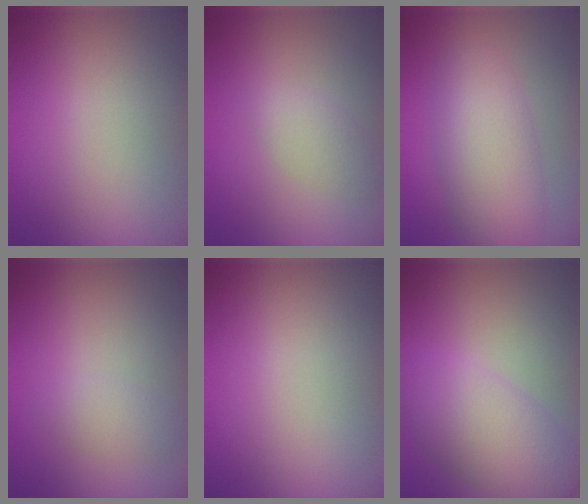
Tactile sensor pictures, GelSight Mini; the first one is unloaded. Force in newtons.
{"total": 2.2, "press": 2.2, "slide": 0.0}
{"total": 6.1, "press": 6.1, "slide": 0.1}
{"total": 1.8, "press": 1.8, "slide": 0.1}
{"total": 0.0}
{"total": 6.3, "press": 6.3, "slide": 0.2}